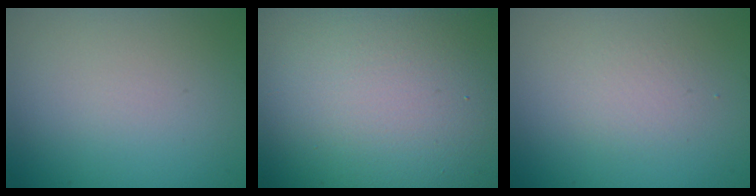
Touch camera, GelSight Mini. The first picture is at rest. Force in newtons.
{"total": 23.9, "press": 23.8, "slide": 1.2}
{"total": 1.4, "press": 1.4, "slide": 0.0}